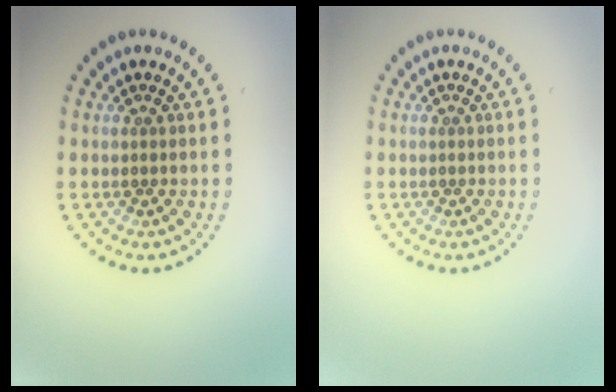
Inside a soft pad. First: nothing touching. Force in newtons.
{"total": 0.0}